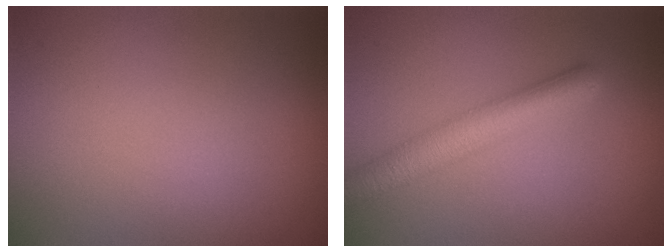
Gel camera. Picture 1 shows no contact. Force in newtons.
{"total": 4.4, "press": 4.4, "slide": 0.1}